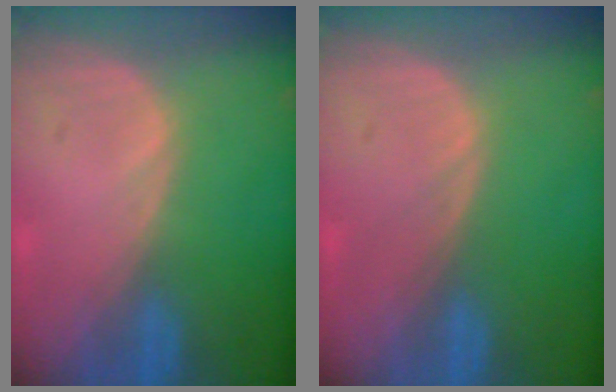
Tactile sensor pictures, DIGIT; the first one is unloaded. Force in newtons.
{"total": 0.0}